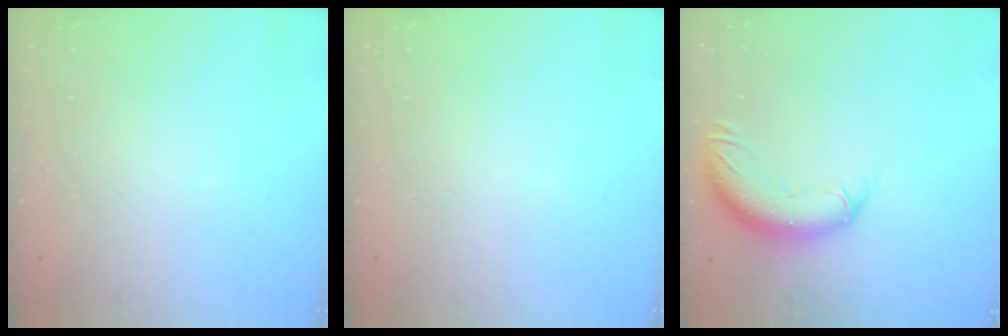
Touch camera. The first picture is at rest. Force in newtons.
{"total": 0.0}
{"total": 11.7, "press": 11.4, "slide": 2.8}